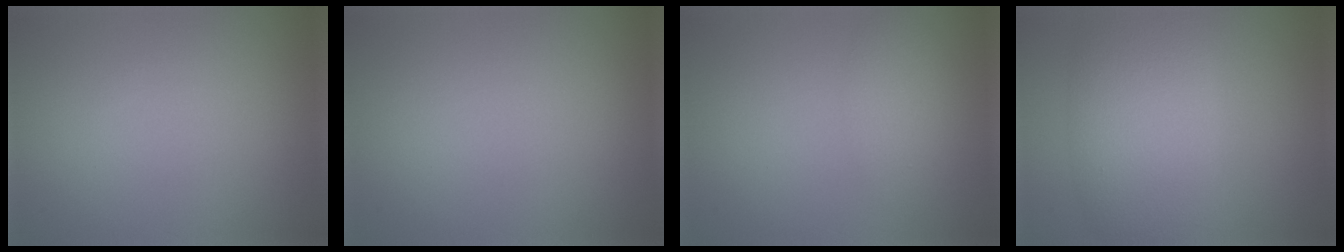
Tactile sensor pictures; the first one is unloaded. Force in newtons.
{"total": 0.0}
{"total": 1.7, "press": 1.7, "slide": 0.1}
{"total": 8.3, "press": 8.2, "slide": 0.3}